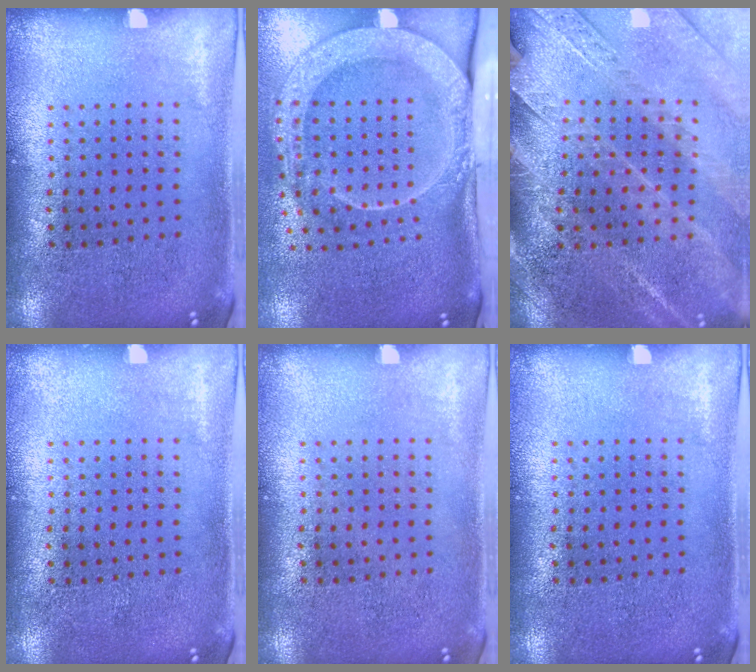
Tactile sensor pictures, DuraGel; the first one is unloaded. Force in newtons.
{"total": 2.8, "press": 2.0, "slide": 1.9}
{"total": 3.0, "press": 3.0, "slide": 0.3}
{"total": 0.0}
{"total": 0.0}
{"total": 0.0}